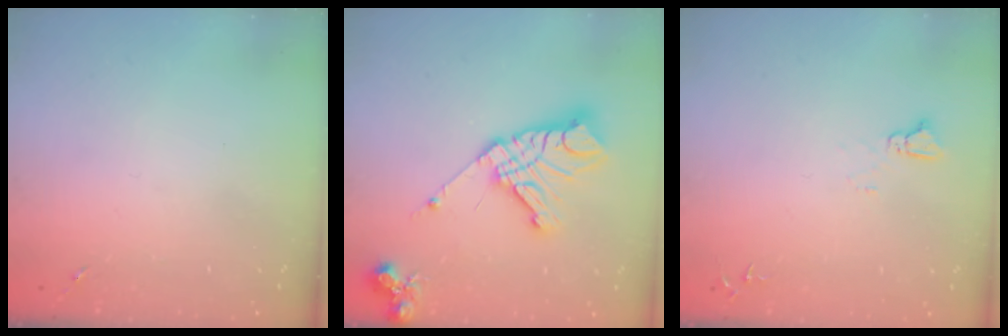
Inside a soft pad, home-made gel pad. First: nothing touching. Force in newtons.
{"total": 20.5, "press": 20.4, "slide": 2.5}
{"total": 3.6, "press": 3.5, "slide": 0.3}